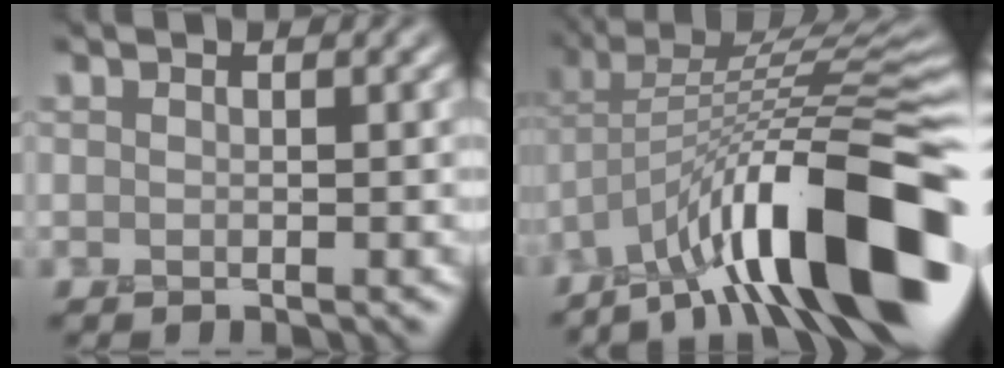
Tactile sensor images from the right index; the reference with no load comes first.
{"total": 14.7, "force": [-6.8, 4.2, 12.3], "torque": [-0.193, 0.023, -0.110]}